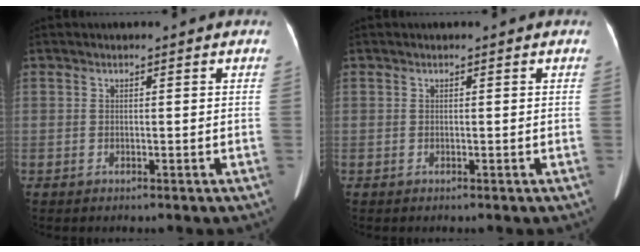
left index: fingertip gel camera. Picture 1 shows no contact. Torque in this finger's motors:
{"motor_torque": [0.00, 0.00, 0.00, 0.00]}